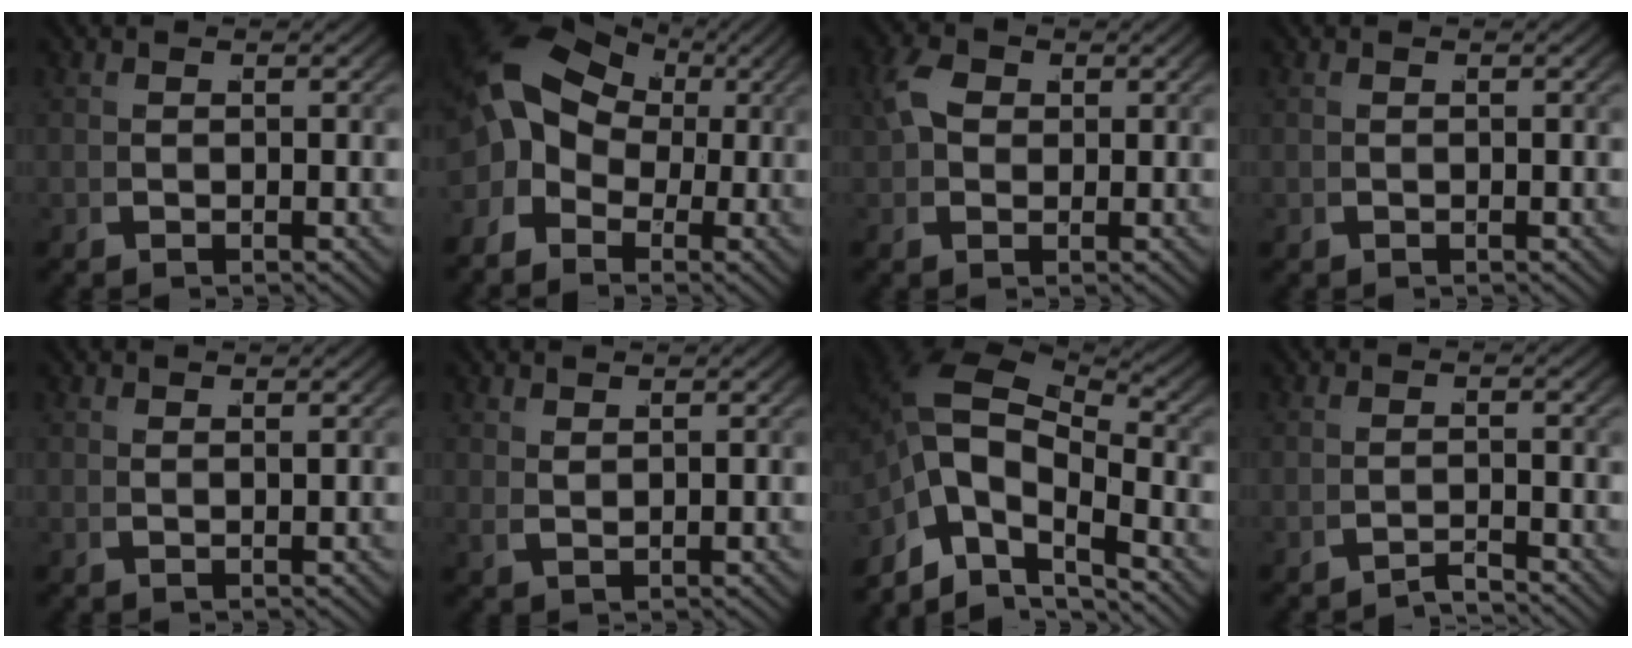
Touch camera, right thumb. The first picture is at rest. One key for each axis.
{"total": 8.5, "fx": 1.5, "fy": 6.7, "fz": 4.9, "tx": -0.107, "ty": 0.002, "tz": 0.012}
{"total": 3.5, "fx": 0.8, "fy": 2.5, "fz": 2.3, "tx": -0.057, "ty": -0.002, "tz": 0.014}
{"total": 0.0}
{"total": 1.1, "fx": 0.7, "fy": -0.8, "fz": -0.1, "tx": 0.011, "ty": 0.010, "tz": 0.012}
{"total": 1.0, "fx": 0.8, "fy": -0.5, "fz": 0.2, "tx": 0.003, "ty": 0.008, "tz": 0.015}
{"total": 8.8, "fx": -1.3, "fy": 5.5, "fz": 6.7, "tx": -0.160, "ty": -0.020, "tz": -0.025}
{"total": 2.4, "fx": -1.9, "fy": -1.1, "fz": -1.0, "tx": 0.026, "ty": 0.005, "tz": -0.042}